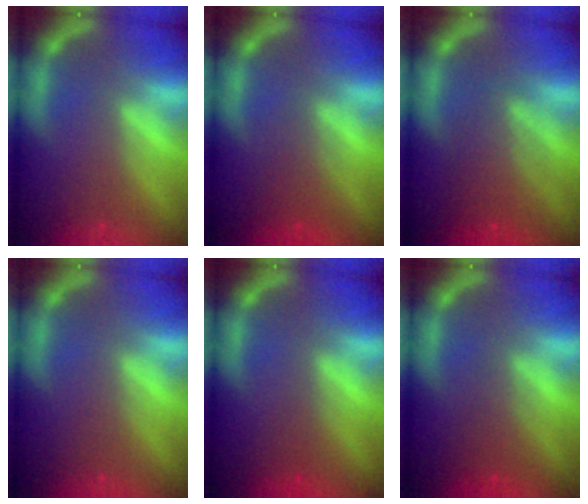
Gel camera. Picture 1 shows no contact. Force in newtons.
{"total": 2.5}
{"total": 5.1}
{"total": 0.0}
{"total": 0.9}
{"total": 2.5}